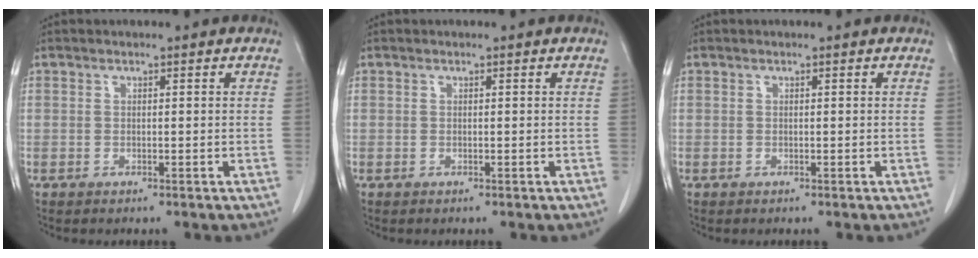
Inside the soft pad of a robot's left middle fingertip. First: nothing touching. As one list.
[{"total": 0.0}, {"total": 0.0}]